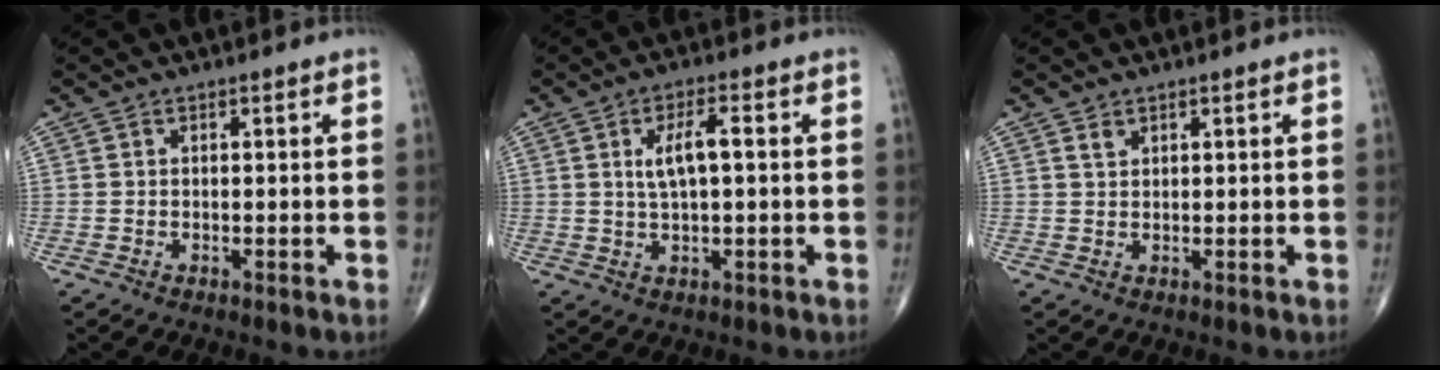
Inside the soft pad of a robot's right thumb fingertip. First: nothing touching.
{"total": 5.8, "force": [0.9, 1.9, 5.4], "torque": [-0.107, 0.005, 0.016]}
{"total": 1.3, "force": [0.9, 0.7, 0.5], "torque": [-0.004, -0.004, 0.017]}